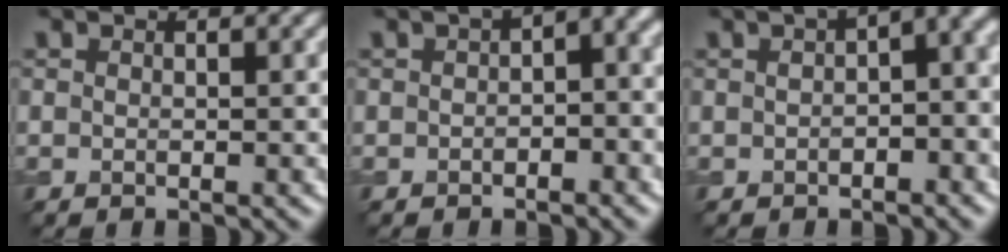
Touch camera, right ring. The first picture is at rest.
{"total": 5.0, "force": [0.6, 2.4, 4.3], "torque": [-0.039, 0.014, -0.002]}
{"total": 6.3, "force": [1.3, 2.6, 5.6], "torque": [-0.053, 0.018, 0.014]}